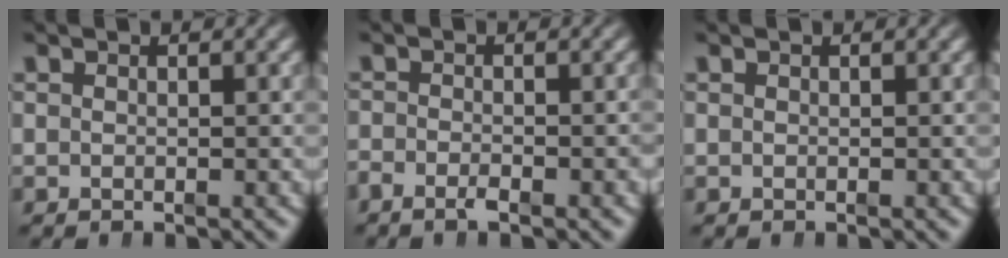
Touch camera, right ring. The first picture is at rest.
{"total": 1.7, "force": [-1.5, 0.3, 0.8], "torque": [-0.007, -0.001, -0.029]}
{"total": 0.0}